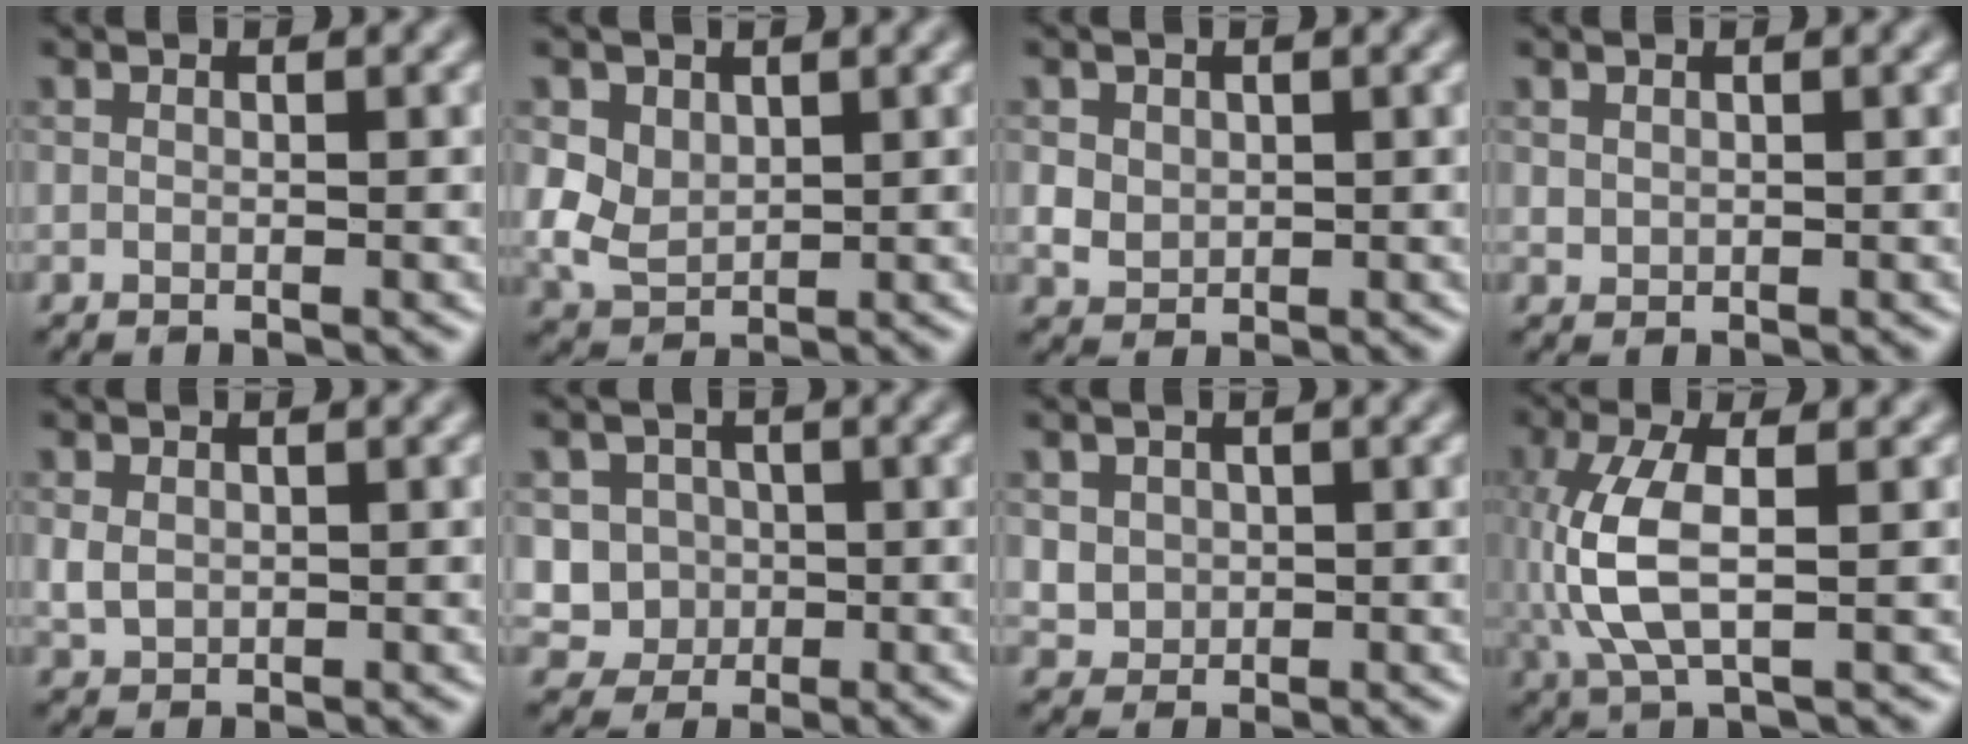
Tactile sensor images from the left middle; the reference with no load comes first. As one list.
[{"total": 3.4, "force": [1.0, 2.6, 1.9], "torque": [-0.044, -0.001, 0.019]}, {"total": 1.9, "force": [0.4, 1.6, 0.8], "torque": [-0.016, -0.006, 0.012]}, {"total": 0.7, "force": [0.4, 0.5, 0.2], "torque": [-0.005, -0.002, 0.013]}, {"total": 1.7, "force": [0.1, 1.4, 0.9], "torque": [-0.021, -0.001, 0.003]}, {"total": 4.4, "force": [0.0, 4.3, 1.1], "torque": [-0.007, 0.016, -0.006]}, {"total": 2.4, "force": [0.6, 2.2, 0.9], "torque": [-0.020, -0.002, 0.026]}, {"total": 5.7, "force": [-0.1, 2.2, 5.2], "torque": [-0.131, 0.001, -0.002]}]